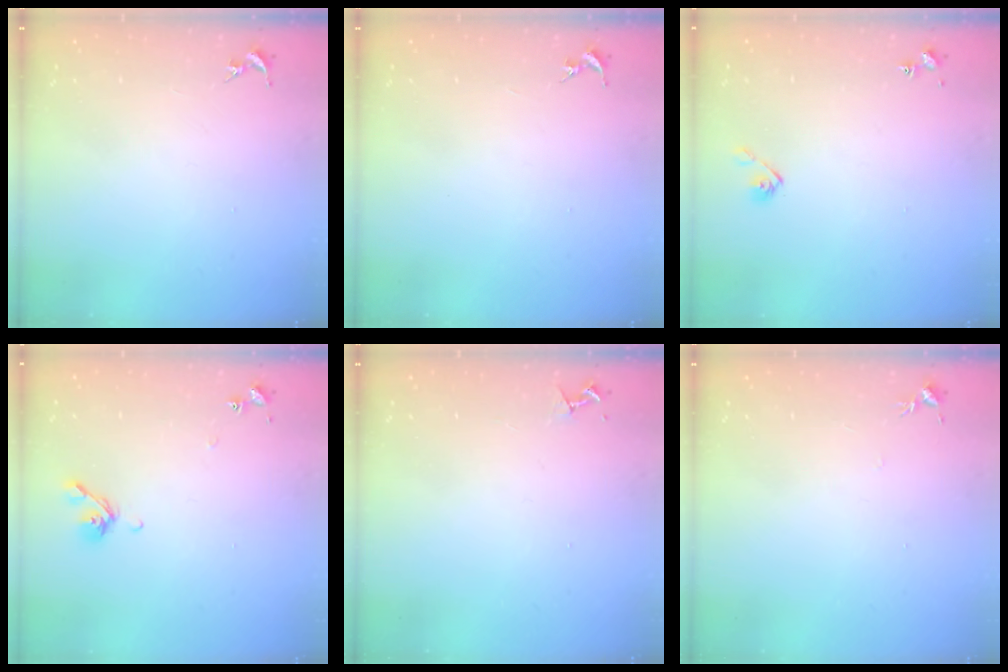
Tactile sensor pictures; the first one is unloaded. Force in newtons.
{"total": 0.0}
{"total": 5.2, "press": 5.1, "slide": 0.6}
{"total": 7.3, "press": 7.2, "slide": 1.5}
{"total": 3.5, "press": 3.5, "slide": 0.6}
{"total": 3.9, "press": 3.9, "slide": 0.5}